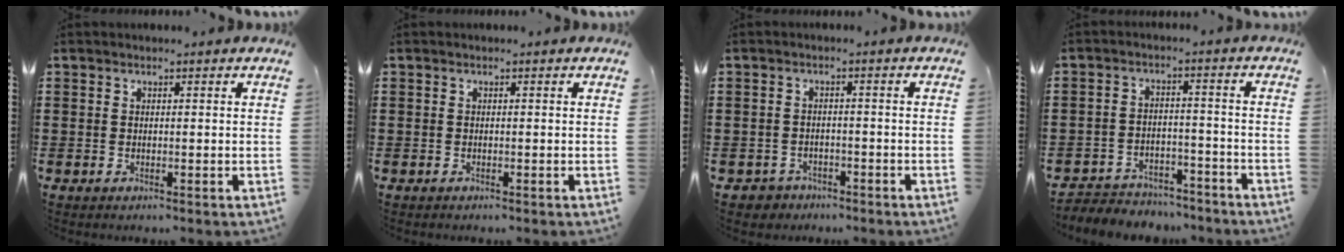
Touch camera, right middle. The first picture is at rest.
{"total": 0.0}
{"total": 1.9, "force": [-1.7, 0.8, -0.1], "torque": [-0.006, 0.002, -0.040]}
{"total": 4.4, "force": [-4.3, 1.0, 0.0], "torque": [-0.005, 0.007, -0.091]}